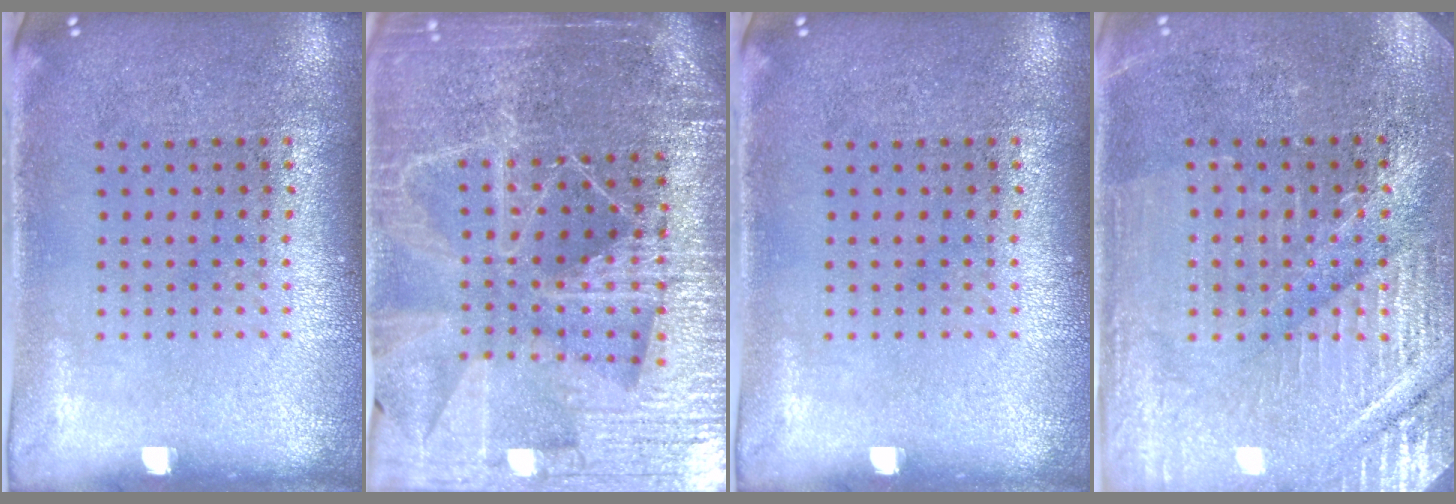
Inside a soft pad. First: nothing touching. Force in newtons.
{"total": 5.6, "press": 5.0, "slide": 2.6}
{"total": 0.0}
{"total": 3.6, "press": 3.5, "slide": 0.8}